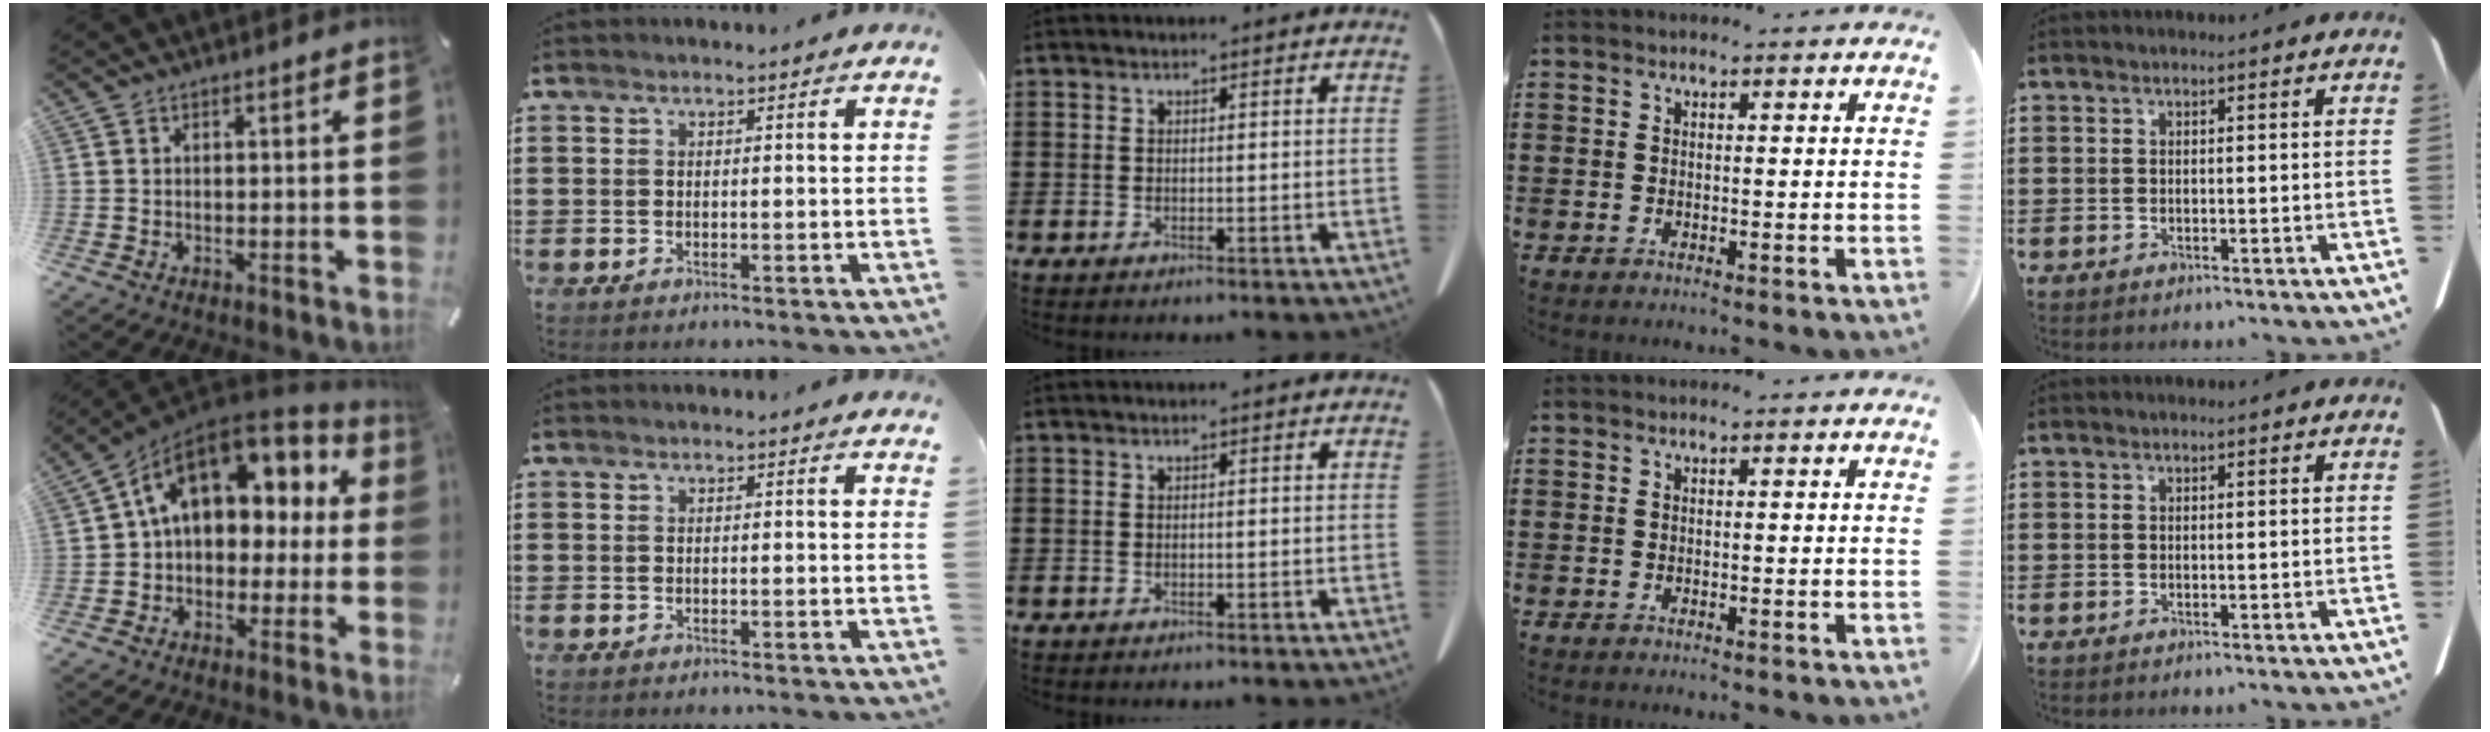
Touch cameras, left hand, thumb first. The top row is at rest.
{"thumb": {"total": 13.9, "force": [4.9, 9.8, 8.6], "torque": [-0.146, -0.020, 0.088]}, "index": {"total": 0.7, "force": [0.7, 0.1, 0.1], "torque": [-0.004, 0.000, 0.014]}}